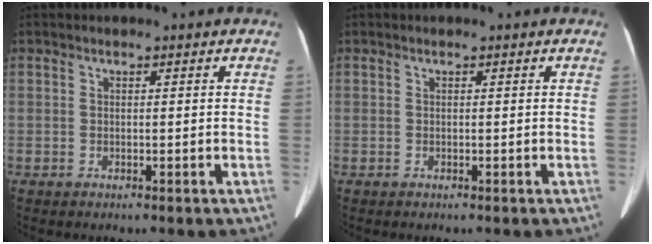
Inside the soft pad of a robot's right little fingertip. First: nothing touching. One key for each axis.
{"total": 0.0}